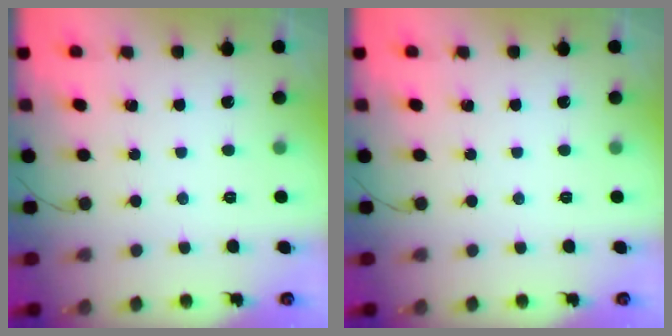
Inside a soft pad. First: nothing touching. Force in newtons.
{"total": 0.0}